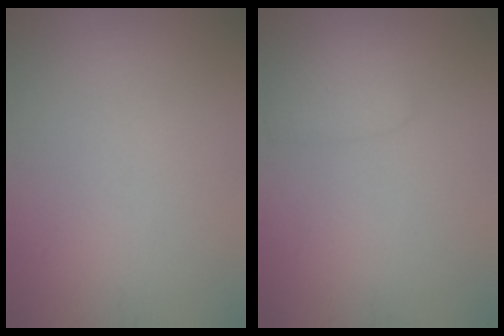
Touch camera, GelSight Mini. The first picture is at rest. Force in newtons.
{"total": 1.8, "press": 1.8, "slide": 0.1}